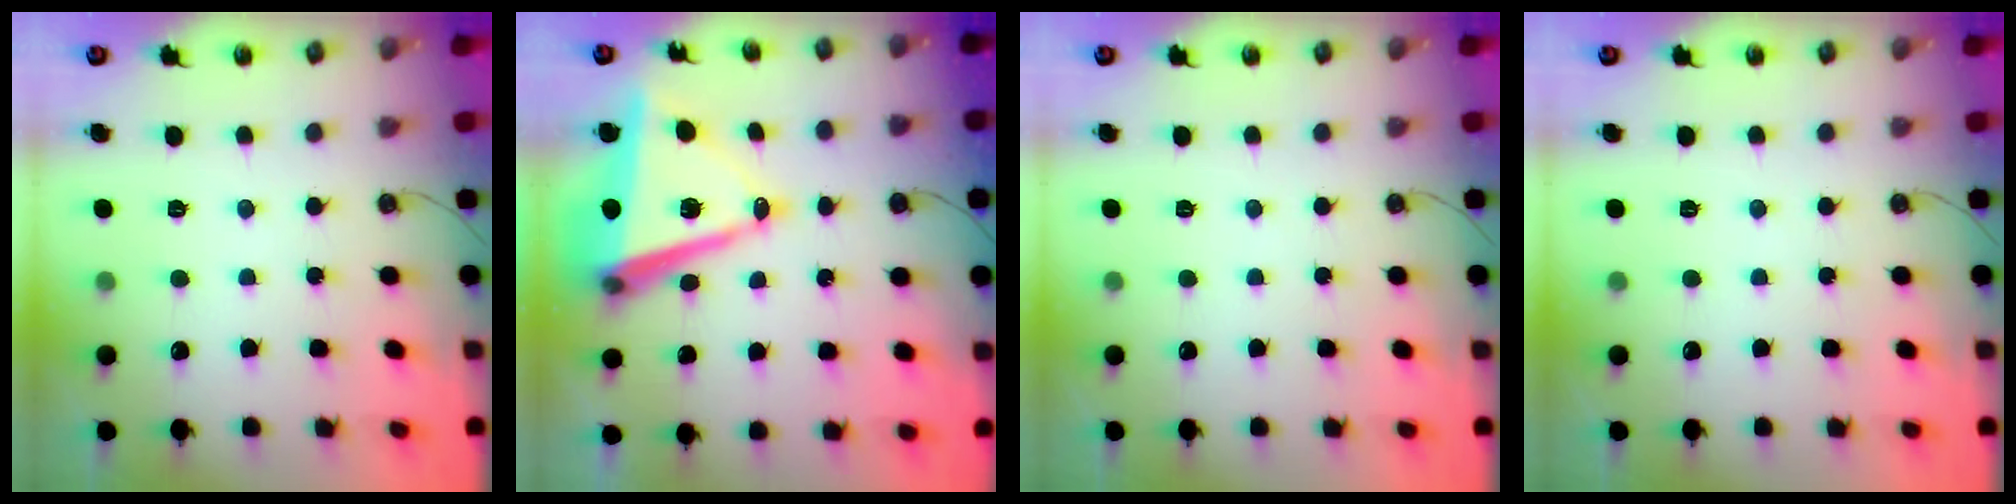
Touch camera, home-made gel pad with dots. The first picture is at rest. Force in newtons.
{"total": 14.4, "press": 13.8, "slide": 3.9}
{"total": 0.0}
{"total": 0.0}